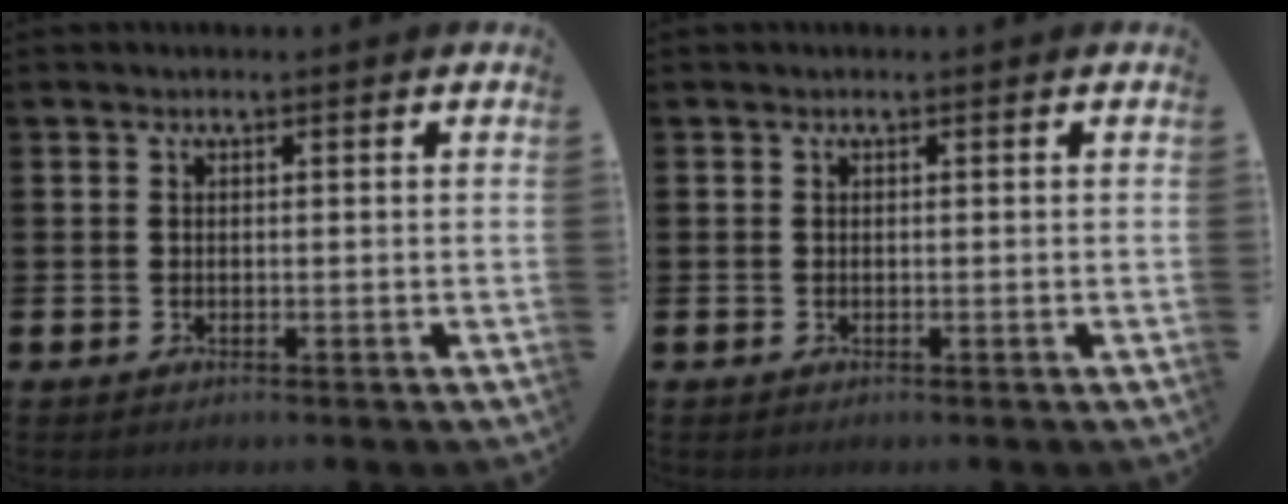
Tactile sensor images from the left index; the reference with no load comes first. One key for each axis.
{"total": 0.0}